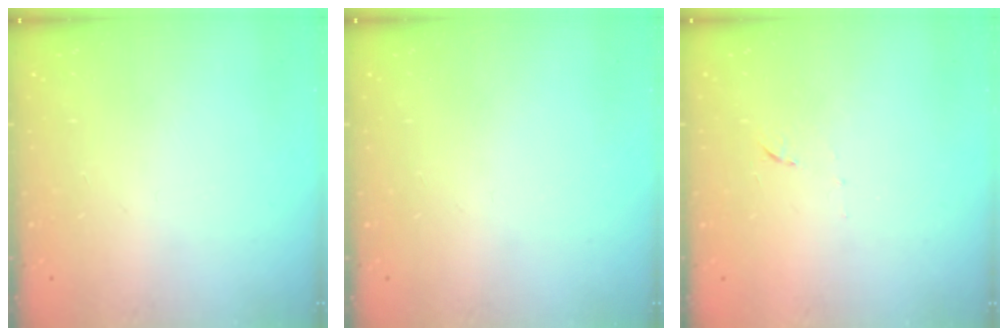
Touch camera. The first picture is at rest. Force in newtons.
{"total": 0.0}
{"total": 5.5, "press": 5.4, "slide": 0.4}